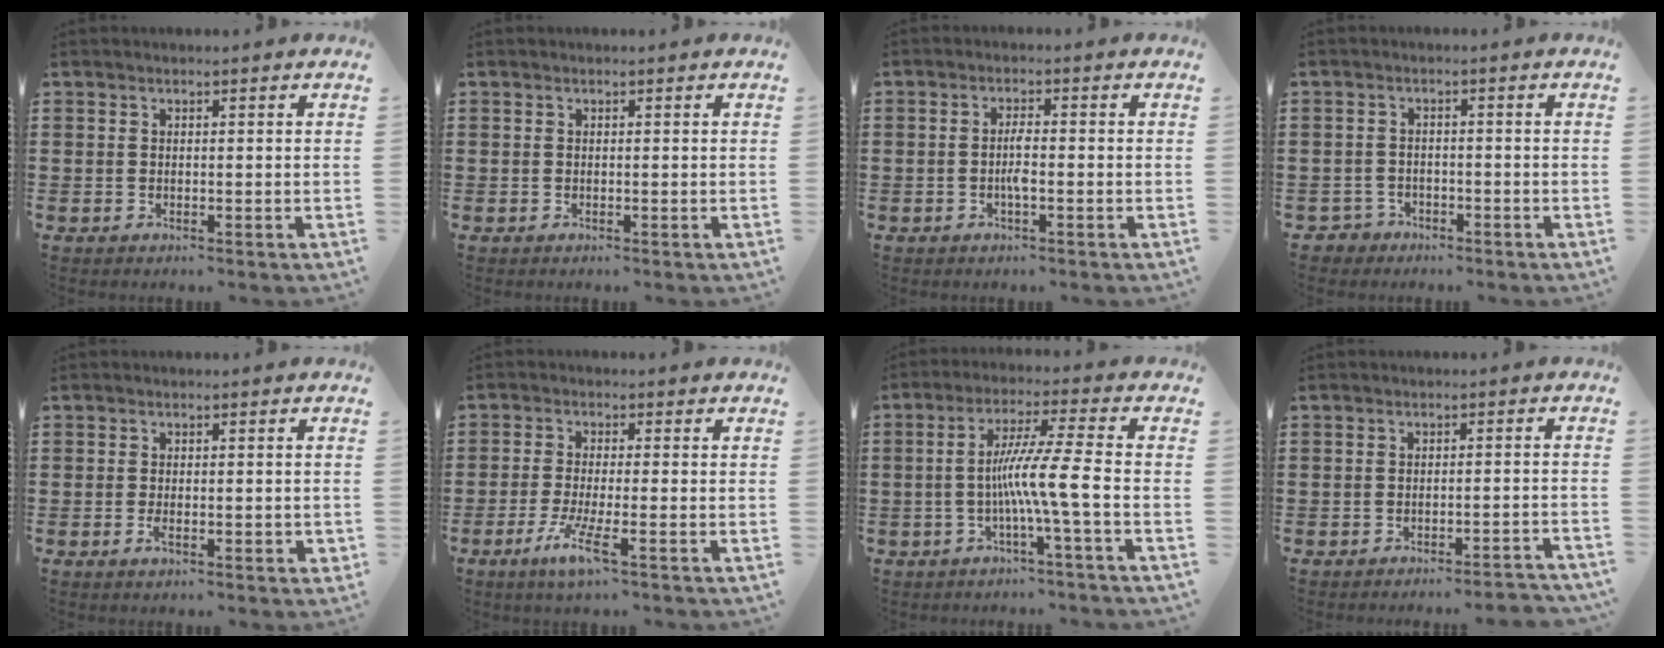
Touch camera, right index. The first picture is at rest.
{"total": 0.0}
{"total": 2.7, "force": [-0.7, 0.6, 2.5], "torque": [-0.055, 0.001, -0.016]}
{"total": 2.0, "force": [-1.7, 1.1, 0.0], "torque": [-0.008, 0.002, -0.039]}
{"total": 2.0, "force": [-0.7, 0.7, 1.7], "torque": [-0.032, 0.000, -0.013]}
{"total": 5.6, "force": [-2.8, 0.4, 4.8], "torque": [-0.106, -0.016, -0.054]}
{"total": 8.6, "force": [-2.0, -0.5, 8.3], "torque": [-0.153, -0.006, -0.044]}
{"total": 2.4, "force": [-2.2, -0.3, 0.7], "torque": [-0.014, -0.002, -0.047]}